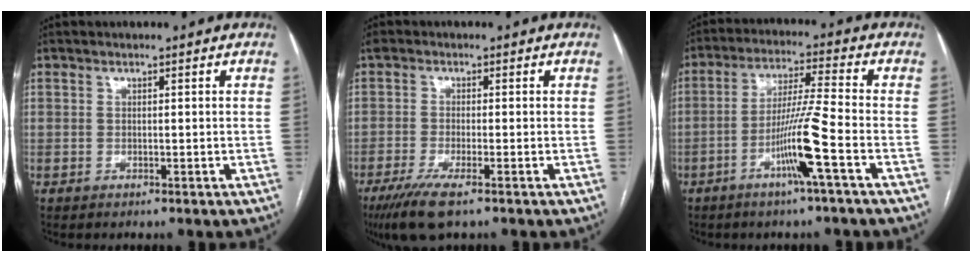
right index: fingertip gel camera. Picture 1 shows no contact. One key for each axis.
{"total": 6.5, "fx": -4.1, "fy": 1.1, "fz": 5.0, "tx": -0.096, "ty": -0.018, "tz": -0.072}
{"total": 9.4, "fx": -3.9, "fy": -1.5, "fz": 8.4, "tx": -0.164, "ty": -0.004, "tz": -0.078}